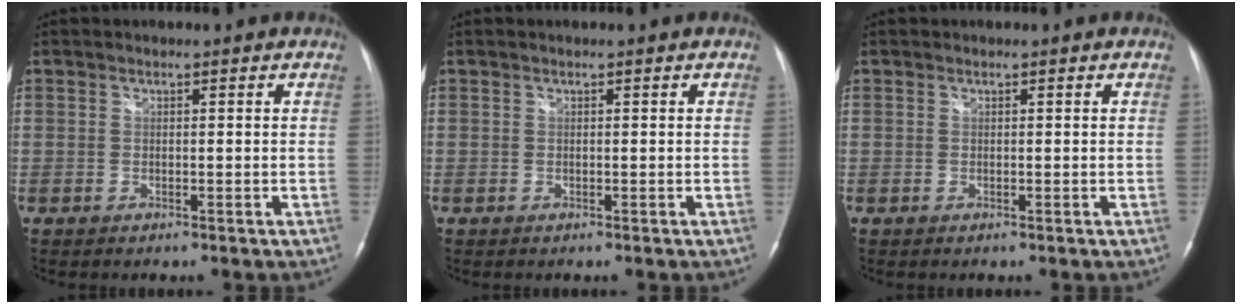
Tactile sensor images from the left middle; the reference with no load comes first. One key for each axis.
{"total": 0.0}
{"total": 0.0}